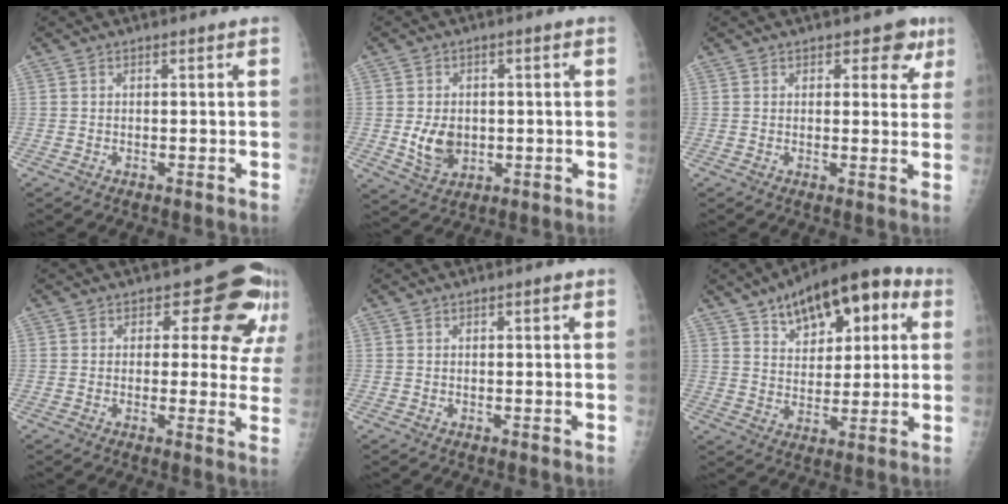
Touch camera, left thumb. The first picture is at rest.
{"total": 6.7, "force": [-0.6, 5.0, 4.4], "torque": [-0.058, -0.004, 0.001]}
{"total": 5.1, "force": [2.9, 3.1, 2.9], "torque": [0.005, -0.010, 0.030]}
{"total": 10.8, "force": [7.0, 6.4, 5.2], "torque": [-0.008, -0.032, 0.057]}
{"total": 0.9, "force": [0.5, 0.3, 0.8], "torque": [-0.010, 0.001, 0.006]}
{"total": 17.9, "force": [8.4, 9.3, 12.8], "torque": [-0.148, -0.004, 0.127]}